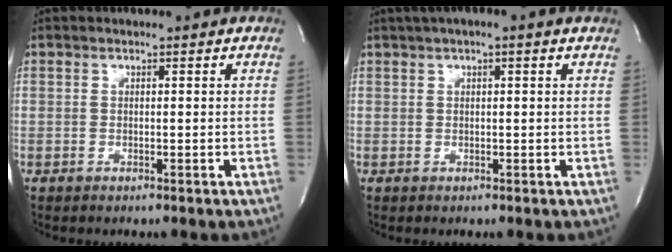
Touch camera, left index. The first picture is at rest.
{"total": 3.8, "force": [2.2, 0.3, 3.1], "torque": [-0.052, 0.022, 0.031]}